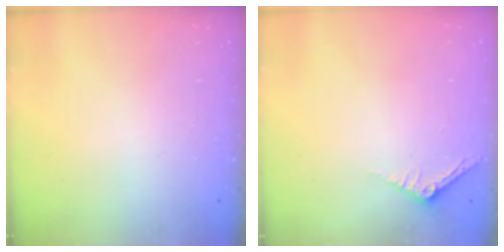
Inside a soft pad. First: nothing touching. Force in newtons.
{"total": 2.5, "press": 2.5, "slide": 0.2}